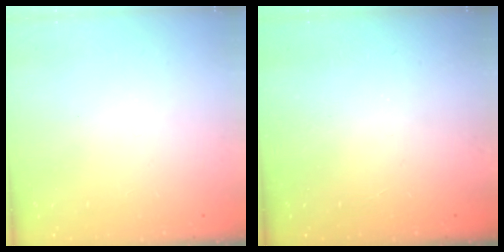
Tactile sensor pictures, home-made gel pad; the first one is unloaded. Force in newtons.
{"total": 4.7, "press": 4.7, "slide": 0.5}